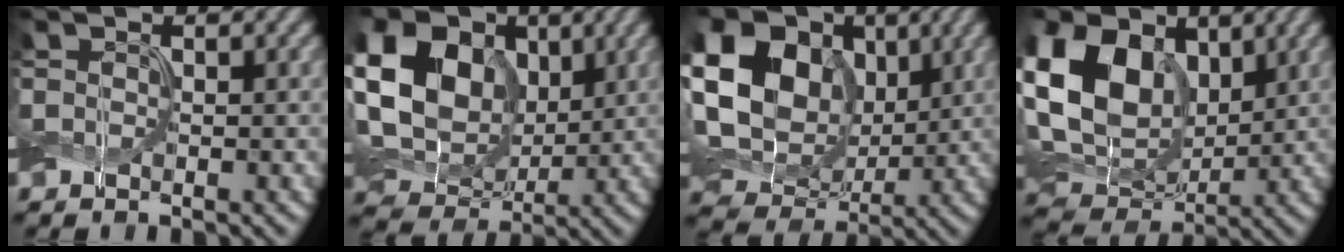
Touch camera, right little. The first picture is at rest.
{"total": 16.5, "force": [3.8, 12.8, 9.7], "torque": [-0.243, 0.042, 0.066]}
{"total": 19.5, "force": [4.5, 15.4, 11.1], "torque": [-0.262, 0.047, 0.069]}
{"total": 14.3, "force": [3.8, 10.3, 9.2], "torque": [-0.205, 0.021, 0.068]}